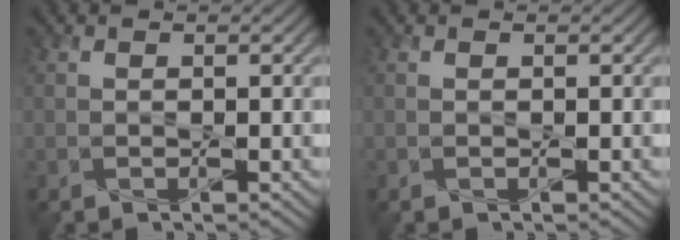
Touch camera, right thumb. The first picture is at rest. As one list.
[{"total": 0.0}]